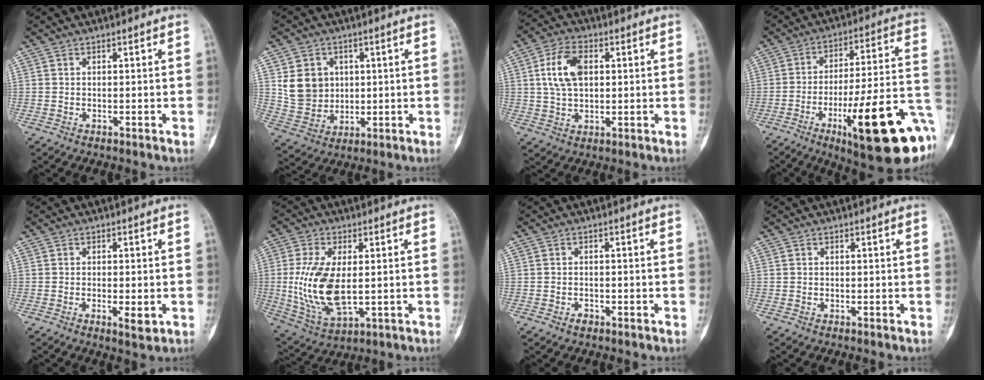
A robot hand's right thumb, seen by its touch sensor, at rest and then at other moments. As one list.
[{"total": 9.4, "force": [2.1, 8.2, 4.1], "torque": [-0.042, -0.010, 0.055]}, {"total": 9.4, "force": [1.9, 5.8, 7.1], "torque": [-0.129, 0.007, 0.036]}, {"total": 25.5, "force": [-9.6, 5.6, 23.0], "torque": [-0.284, 0.032, -0.133]}, {"total": 3.0, "force": [-0.8, 1.0, 2.7], "torque": [-0.042, -0.005, -0.014]}, {"total": 14.2, "force": [0.1, 7.1, 12.2], "torque": [-0.252, -0.012, 0.017]}, {"total": 1.2, "force": [-0.8, 0.8, 0.5], "torque": [-0.004, 0.005, -0.013]}, {"total": 0.0}]